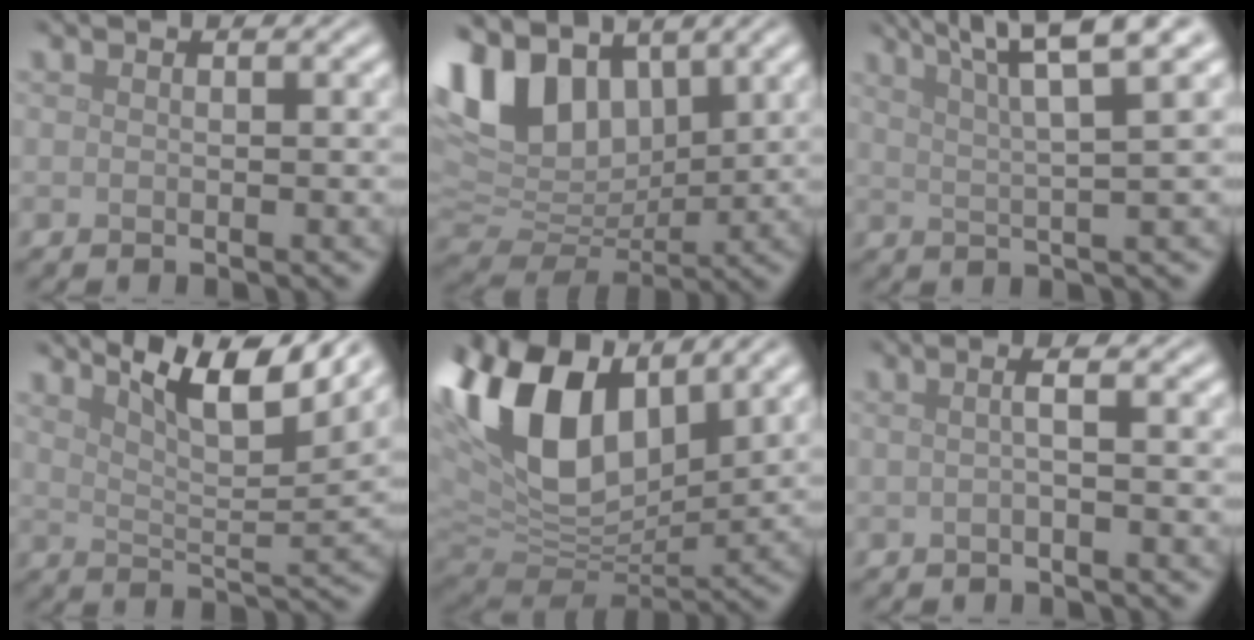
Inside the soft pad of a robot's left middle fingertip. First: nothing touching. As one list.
[{"total": 10.5, "force": [4.7, 6.7, 6.5], "torque": [-0.151, 0.012, 0.082]}, {"total": 7.2, "force": [4.5, 1.0, 5.5], "torque": [-0.085, 0.016, 0.068]}, {"total": 8.2, "force": [6.0, 1.8, 5.3], "torque": [-0.092, 0.002, 0.096]}, {"total": 14.2, "force": [5.9, 8.3, 9.9], "torque": [-0.226, 0.027, 0.106]}, {"total": 1.9, "force": [-0.1, 0.6, 1.8], "torque": [-0.023, 0.002, -0.007]}]